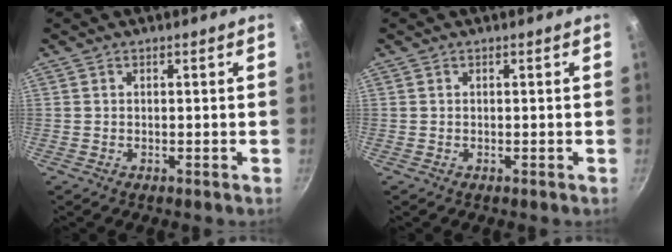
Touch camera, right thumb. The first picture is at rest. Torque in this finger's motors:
{"motor_torque": [-0.18, 0.05, 0.03, 0.01, 0.00]}